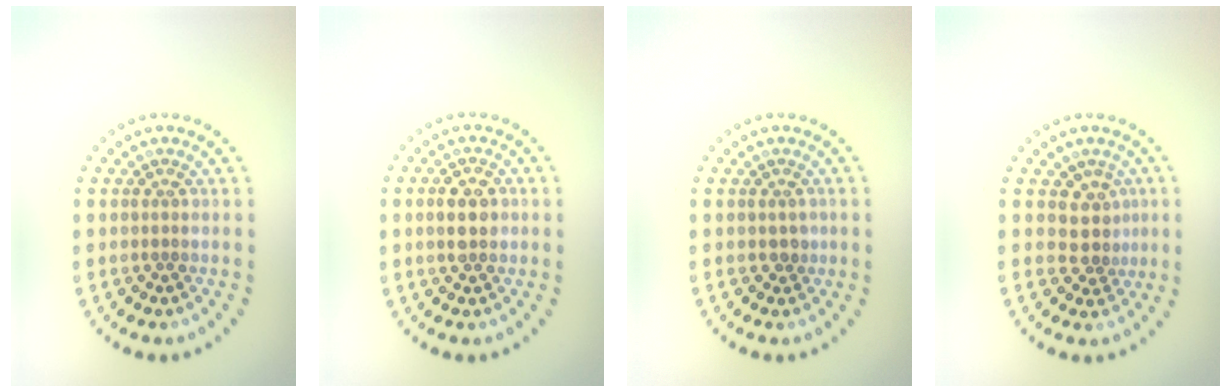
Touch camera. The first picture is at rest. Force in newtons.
{"total": 2.4, "press": 2.3, "slide": 0.2}
{"total": 0.8, "press": 0.7, "slide": 0.4}
{"total": 2.5, "press": 1.9, "slide": 1.6}